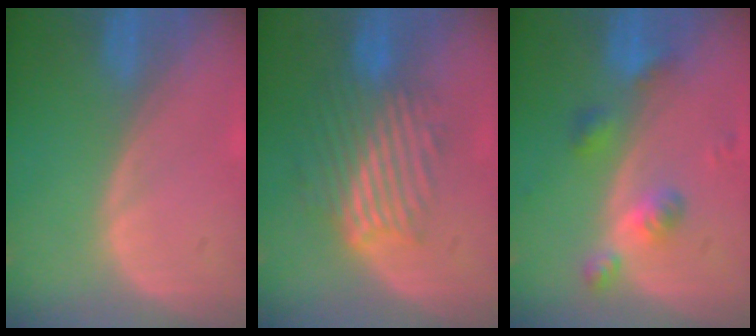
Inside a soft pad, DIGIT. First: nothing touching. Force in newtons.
{"total": 9.5, "press": 8.0, "slide": 5.1}
{"total": 5.6, "press": 4.9, "slide": 2.7}